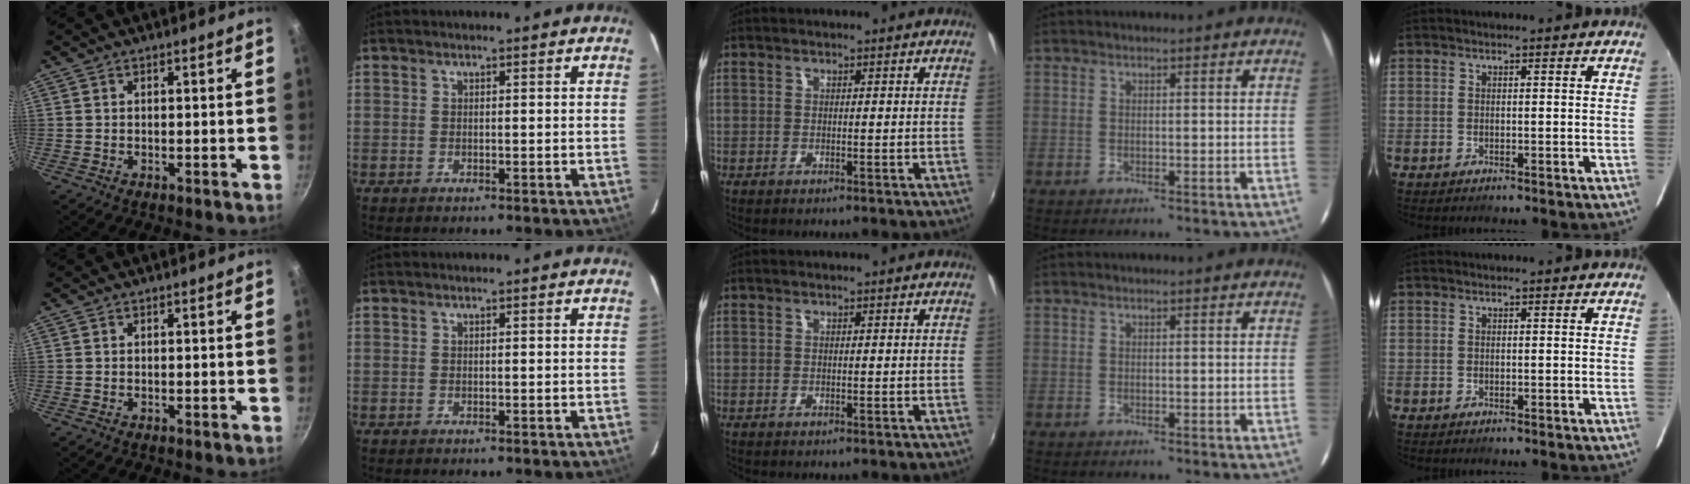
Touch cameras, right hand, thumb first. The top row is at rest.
{}